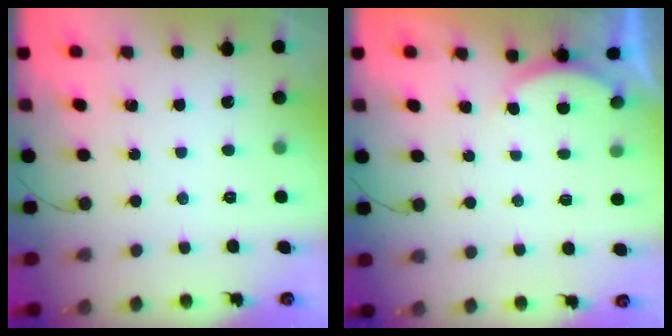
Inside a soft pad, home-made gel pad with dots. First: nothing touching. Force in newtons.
{"total": 1.7, "press": 1.6, "slide": 0.6}